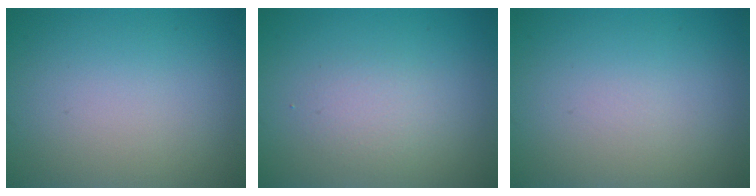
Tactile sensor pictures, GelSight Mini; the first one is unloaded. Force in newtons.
{"total": 1.7, "press": 1.7, "slide": 0.1}
{"total": 0.0}